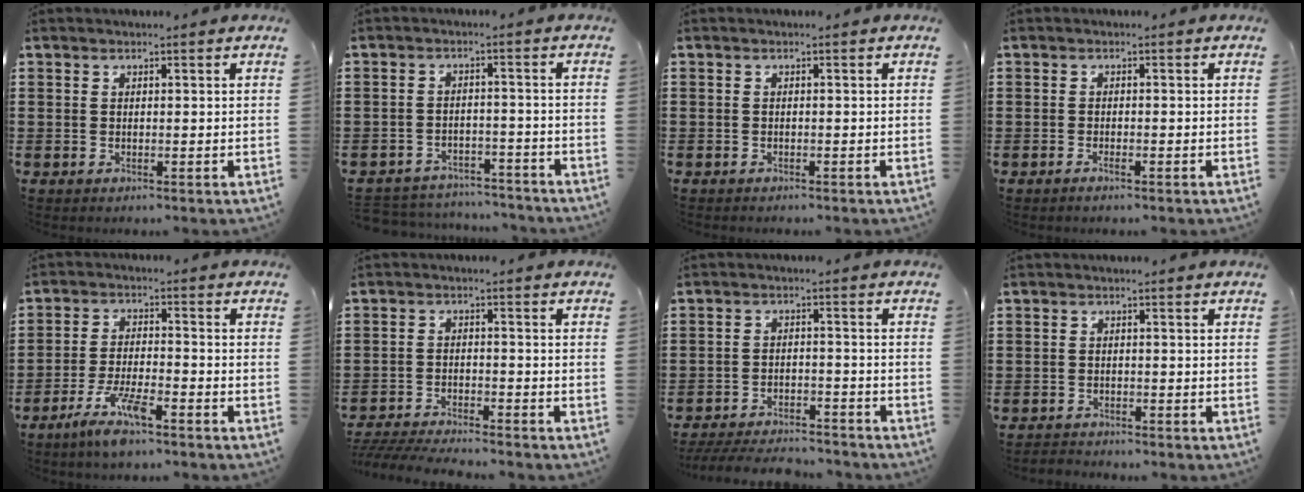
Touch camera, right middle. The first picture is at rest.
{"total": 3.8, "force": [-3.7, 0.5, 0.0], "torque": [-0.008, 0.002, -0.079]}
{"total": 0.5, "force": [-0.5, 0.0, 0.0], "torque": [-0.003, -0.002, -0.010]}
{"total": 1.0, "force": [-0.7, 0.0, 0.8], "torque": [-0.016, -0.007, -0.011]}
{"total": 7.2, "force": [-4.7, 1.3, 5.2], "torque": [-0.117, -0.013, -0.088]}
{"total": 4.5, "force": [-4.4, 0.0, 1.0], "torque": [-0.032, -0.010, -0.093]}
{"total": 4.9, "force": [-4.8, 0.5, 1.1], "torque": [-0.031, -0.003, -0.099]}
{"total": 1.6, "force": [-1.6, 0.3, -0.2], "torque": [-0.002, 0.000, -0.036]}